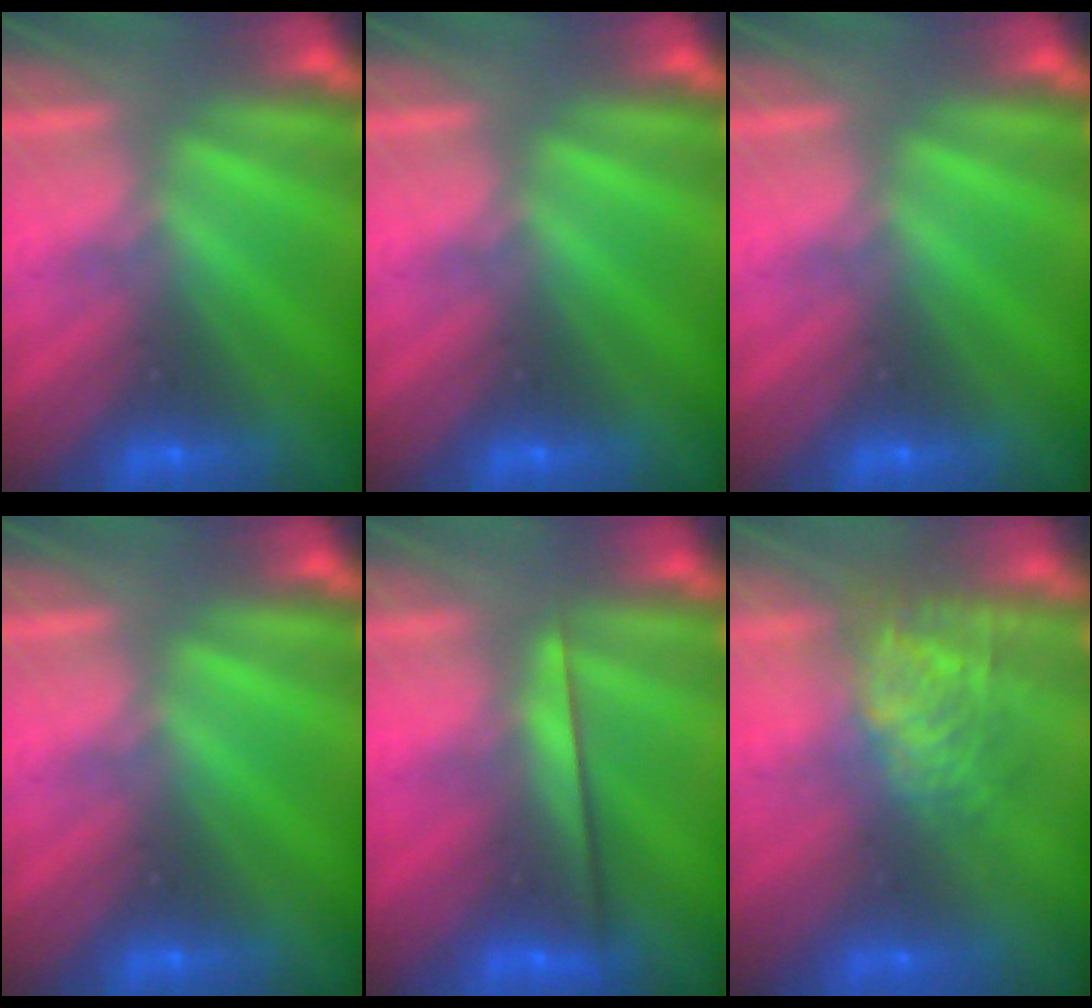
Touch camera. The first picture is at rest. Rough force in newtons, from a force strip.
{"total": 0.0}
{"total": 0.0}
{"total": 0.0}
{"total": 2.2}
{"total": 7.6}